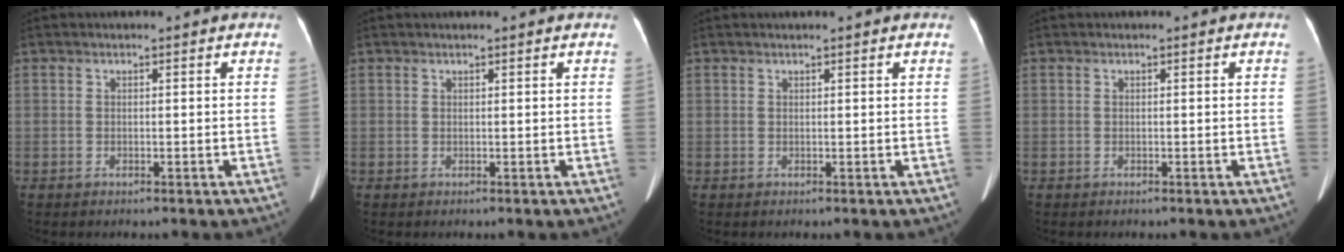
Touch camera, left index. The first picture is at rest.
{"total": 1.3, "force": [1.1, -0.1, 0.7], "torque": [-0.010, 0.017, 0.017]}
{"total": 1.8, "force": [1.5, -0.1, 0.9], "torque": [-0.011, 0.020, 0.020]}
{"total": 0.0}